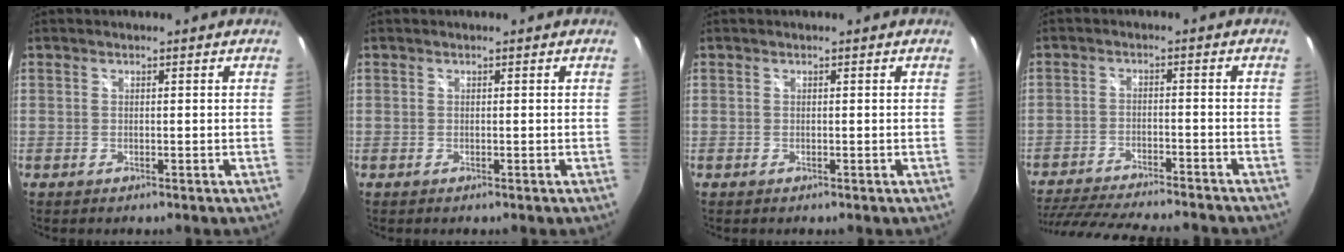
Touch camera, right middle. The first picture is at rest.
{"total": 0.0}
{"total": 0.0}
{"total": 20.5, "force": [-17.9, 3.9, 9.3], "torque": [-0.185, -0.030, -0.263]}